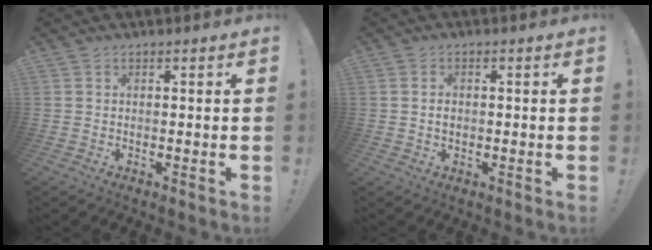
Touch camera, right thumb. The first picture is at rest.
{"total": 1.8, "force": [-0.1, 1.3, 1.3], "torque": [-0.016, 0.003, -0.002]}